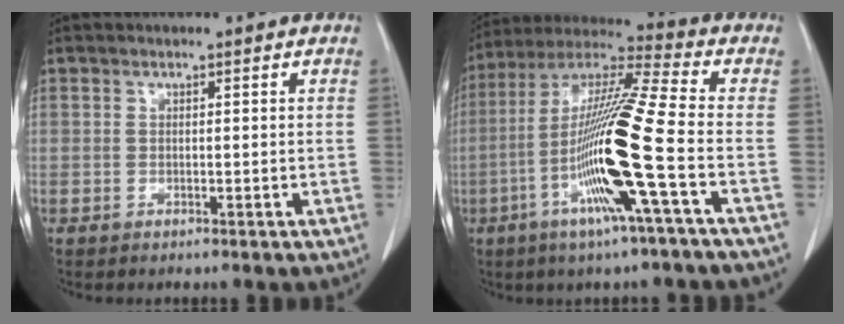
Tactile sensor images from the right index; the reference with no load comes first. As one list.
[{"total": 17.4, "force": [-5.0, -1.3, 16.6], "torque": [-0.326, -0.012, -0.107]}]